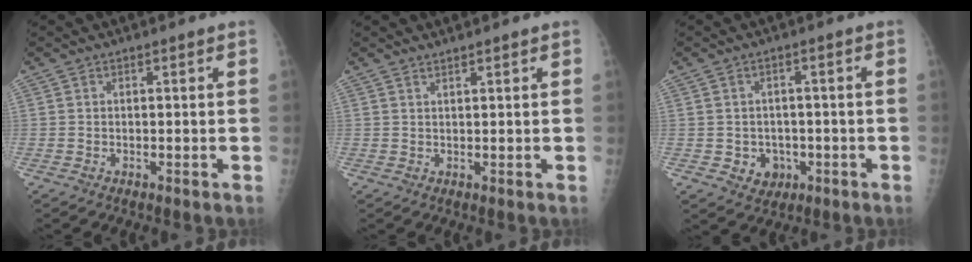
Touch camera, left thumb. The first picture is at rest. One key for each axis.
{"total": 1.0, "fx": 0.9, "fy": -0.1, "fz": 0.4, "tx": -0.004, "ty": -0.007, "tz": 0.019}
{"total": 4.7, "fx": -1.5, "fy": 4.1, "fz": 1.7, "tx": 0.001, "ty": 0.009, "tz": -0.013}